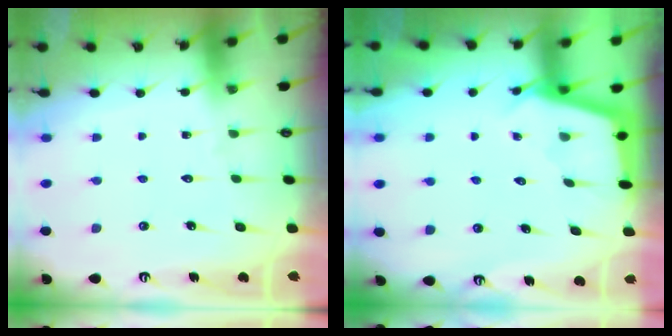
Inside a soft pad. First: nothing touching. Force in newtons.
{"total": 2.9, "press": 2.8, "slide": 0.4}